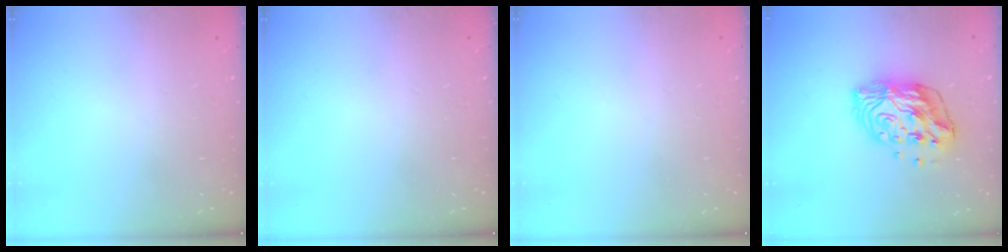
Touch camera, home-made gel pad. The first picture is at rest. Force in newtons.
{"total": 0.0}
{"total": 0.0}
{"total": 13.2, "press": 13.2, "slide": 1.1}